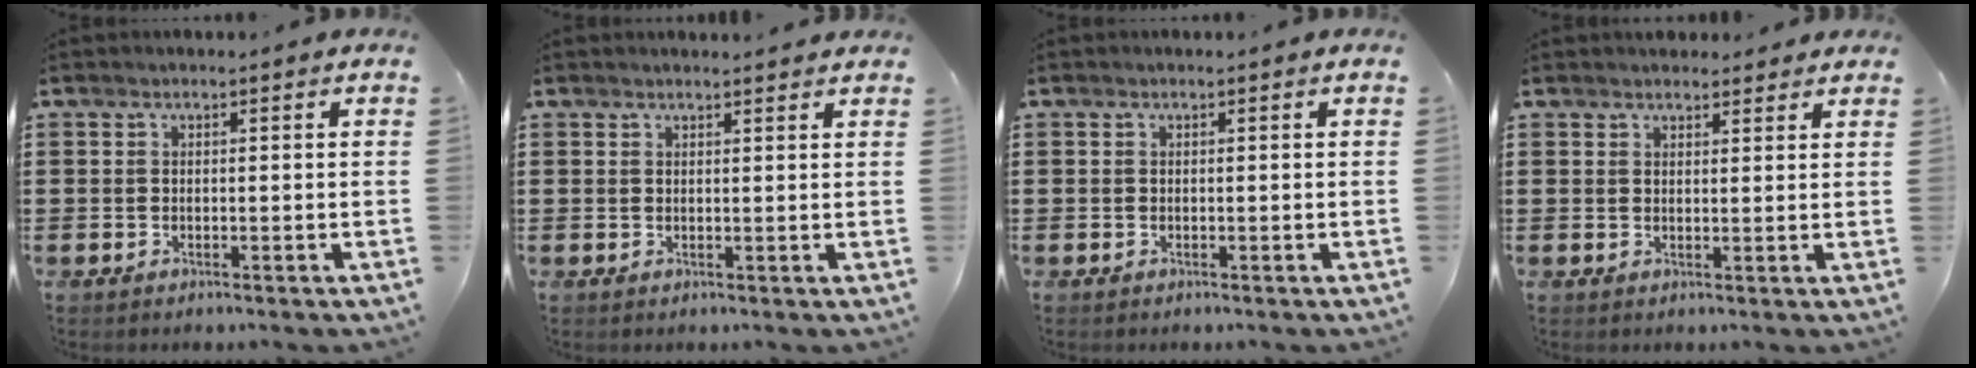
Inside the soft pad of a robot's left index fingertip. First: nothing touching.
{"total": 1.3, "force": [1.3, -0.1, 0.3], "torque": [-0.007, -0.001, 0.026]}
{"total": 0.0}
{"total": 2.3, "force": [2.2, 0.6, 0.1], "torque": [-0.007, 0.000, 0.043]}